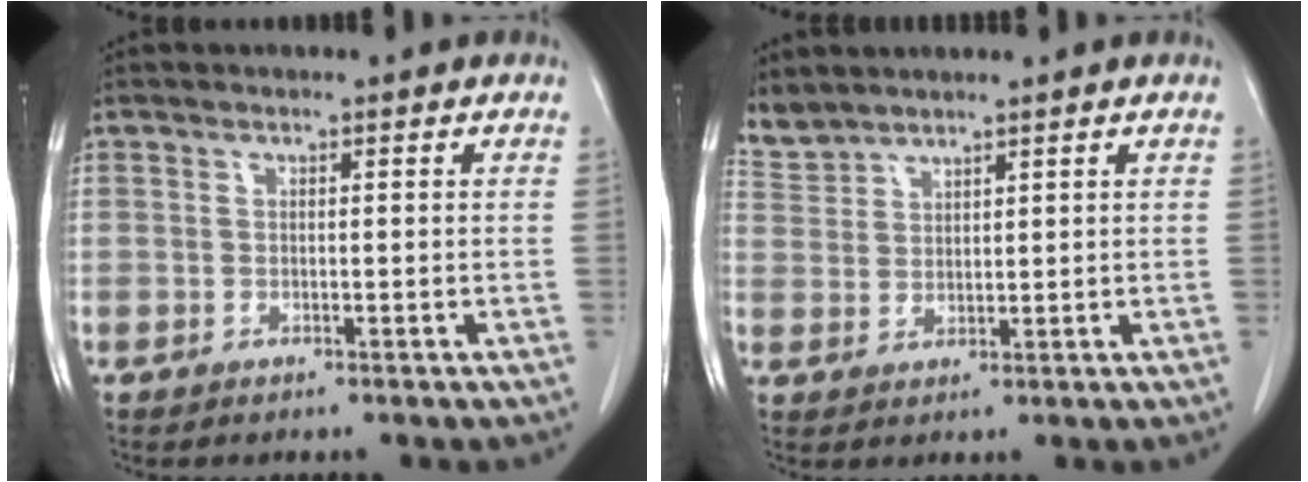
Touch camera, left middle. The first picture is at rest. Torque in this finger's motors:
{"motor_torque": [0.91, -0.97, 0.00, 0.01]}